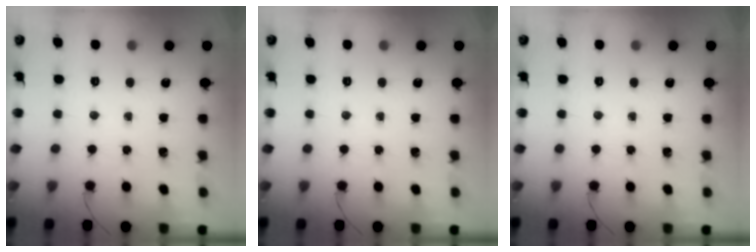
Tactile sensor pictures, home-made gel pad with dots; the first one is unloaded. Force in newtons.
{"total": 0.0}
{"total": 0.0}